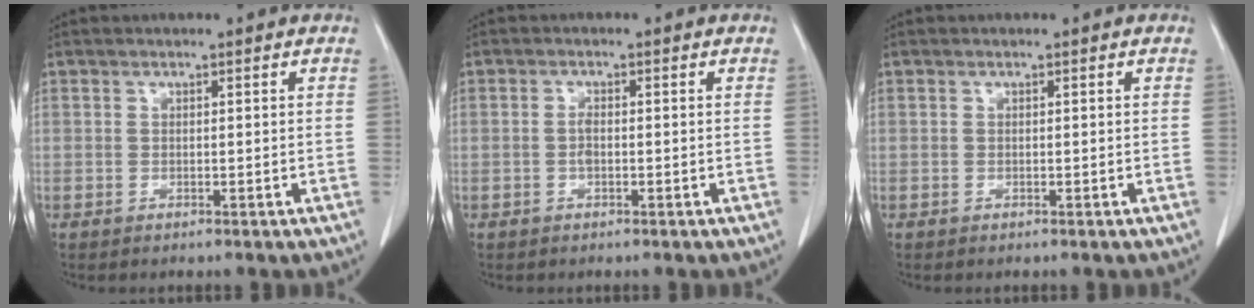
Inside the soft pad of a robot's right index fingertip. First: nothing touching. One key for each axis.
{"total": 1.2, "fx": -0.3, "fy": 0.5, "fz": 1.1, "tx": -0.020, "ty": 0.004, "tz": -0.004}
{"total": 0.0}